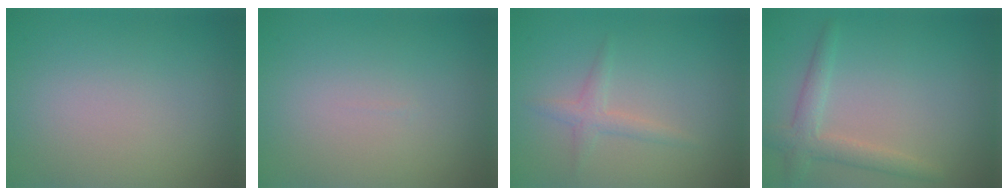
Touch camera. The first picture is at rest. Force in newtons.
{"total": 0.0}
{"total": 1.5, "press": 1.5, "slide": 0.0}
{"total": 2.7, "press": 2.7, "slide": 0.1}